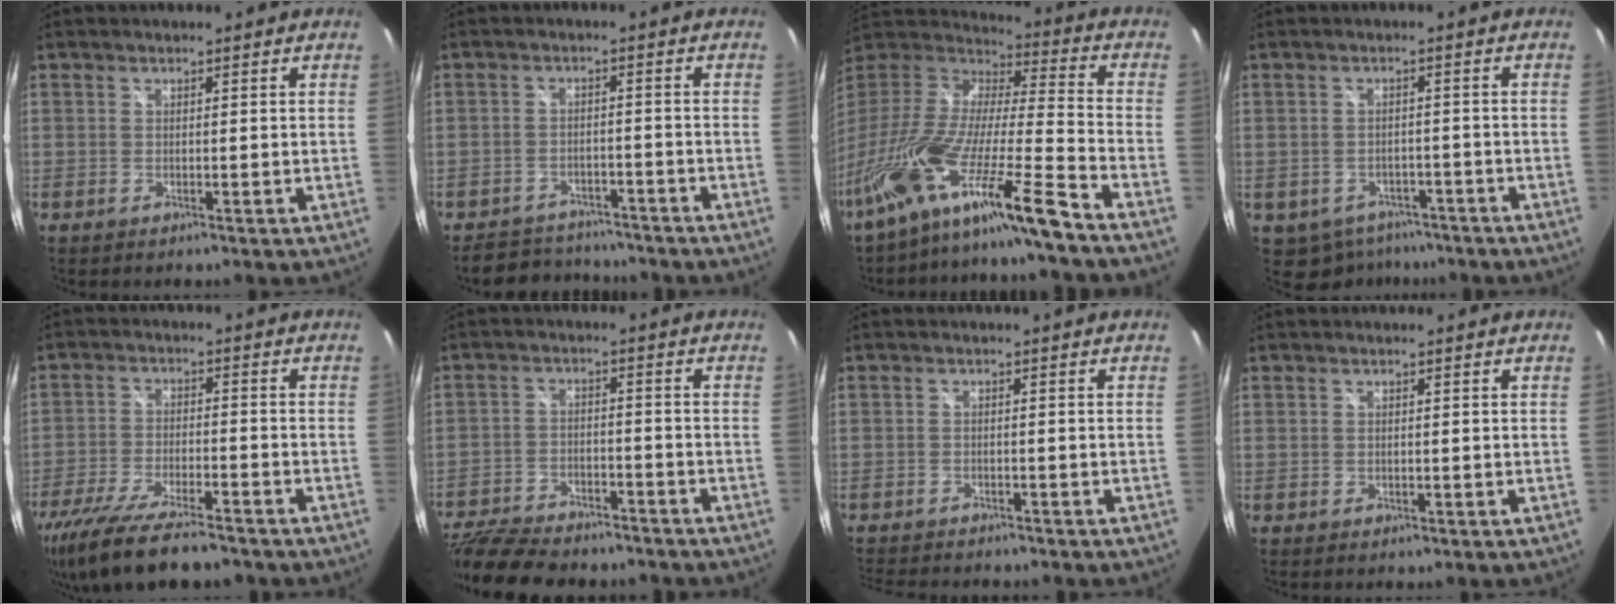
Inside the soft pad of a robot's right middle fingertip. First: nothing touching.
{"total": 7.7, "force": [-7.1, 2.9, 1.1], "torque": [-0.034, 0.017, -0.101]}
{"total": 21.0, "force": [-15.2, -0.4, 14.5], "torque": [-0.246, -0.051, -0.277]}
{"total": 7.0, "force": [-4.7, 4.8, 2.0], "torque": [-0.050, -0.003, -0.055]}
{"total": 18.7, "force": [-15.1, 4.5, 10.2], "torque": [-0.212, -0.046, -0.253]}
{"total": 17.5, "force": [-14.4, 6.1, 7.8], "torque": [-0.181, -0.025, -0.230]}
{"total": 7.0, "force": [-6.5, 1.5, 2.2], "torque": [-0.061, -0.015, -0.103]}
{"total": 0.0}